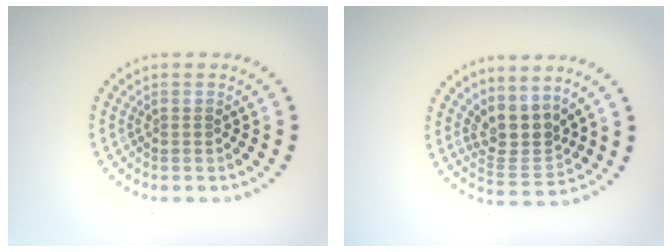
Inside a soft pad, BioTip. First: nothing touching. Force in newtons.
{"total": 3.3, "press": 2.5, "slide": 2.2}